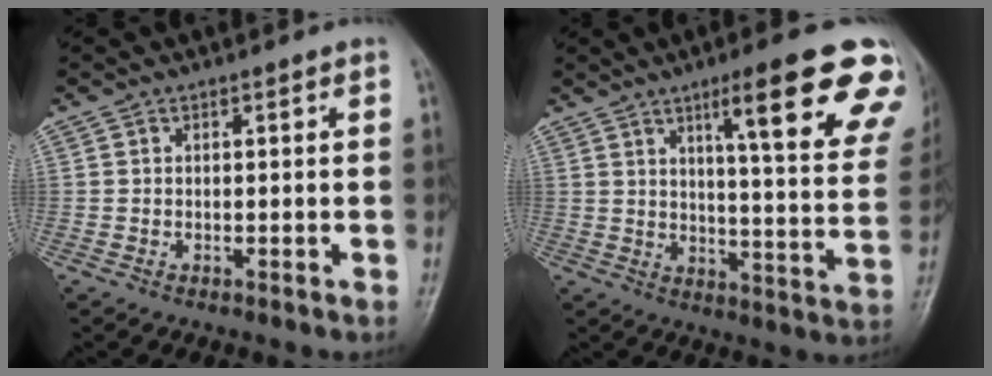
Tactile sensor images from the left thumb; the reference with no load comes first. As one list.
[{"total": 20.3, "force": [11.5, 3.8, 16.3], "torque": [-0.182, -0.043, 0.150]}]